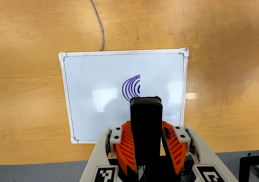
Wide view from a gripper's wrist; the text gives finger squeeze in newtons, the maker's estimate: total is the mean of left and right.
{"total": 6.1, "left": 5.3, "right": 6.8}